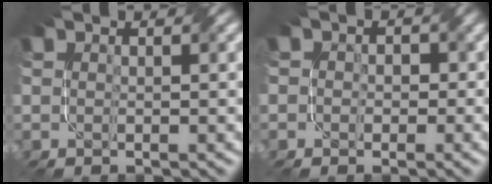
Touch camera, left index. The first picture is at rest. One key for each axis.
{"total": 2.5, "fx": 0.2, "fy": 2.3, "fz": 1.0, "tx": 0.006, "ty": 0.003, "tz": -0.020}